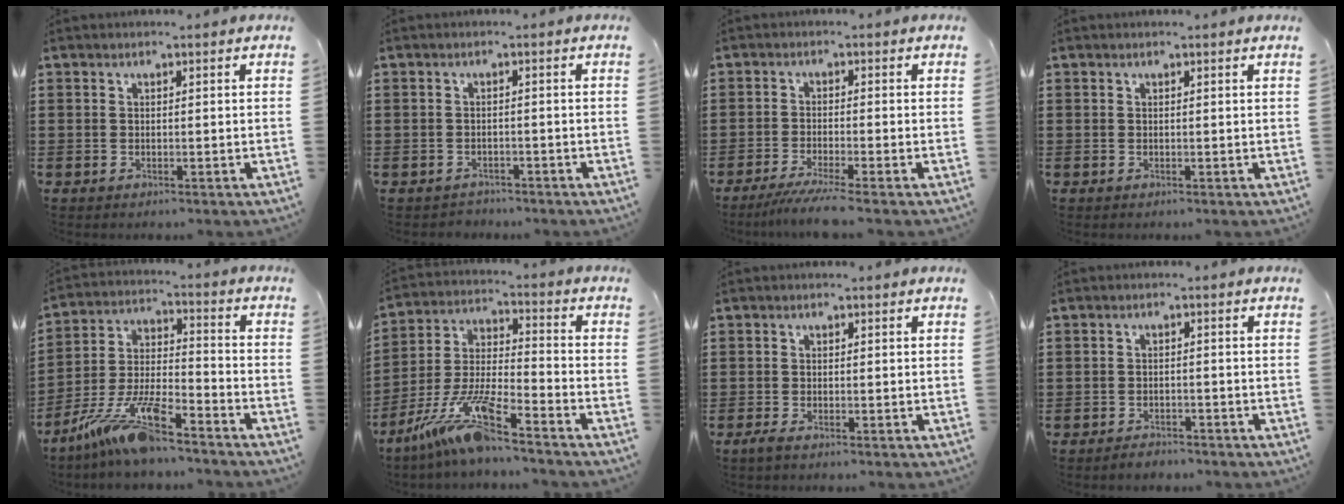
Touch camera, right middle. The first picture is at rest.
{"total": 1.4, "force": [-1.3, 0.4, -0.2], "torque": [-0.003, 0.002, -0.031]}
{"total": 3.8, "force": [-3.0, -0.4, 2.3], "torque": [-0.052, -0.017, -0.059]}
{"total": 0.0}
{"total": 11.9, "force": [-9.6, 1.9, 6.8], "torque": [-0.146, 0.013, -0.191]}
{"total": 11.4, "force": [-9.0, 0.7, 6.9], "torque": [-0.161, -0.007, -0.186]}
{"total": 0.9, "force": [-0.6, 0.1, 0.7], "torque": [-0.014, -0.004, -0.010]}
{"total": 1.6, "force": [-1.6, 0.4, 0.1], "torque": [-0.008, 0.001, -0.034]}